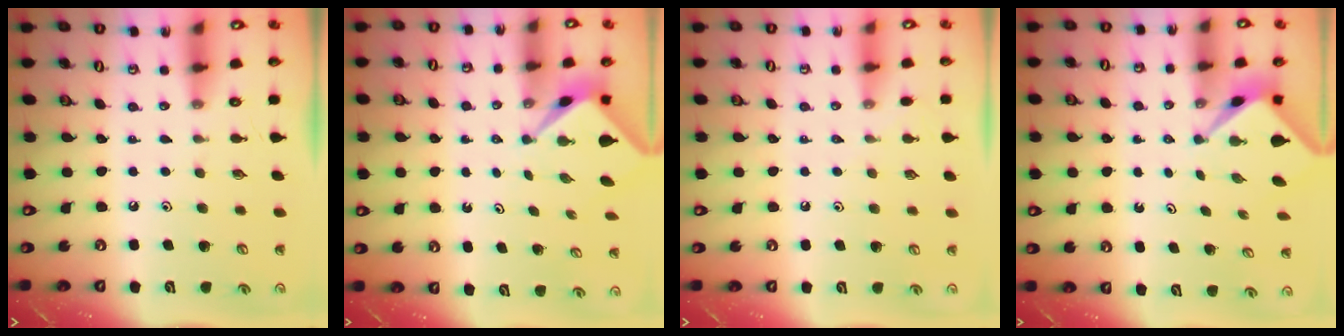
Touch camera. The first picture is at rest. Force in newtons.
{"total": 2.0, "press": 2.0, "slide": 0.2}
{"total": 3.0, "press": 2.9, "slide": 0.6}
{"total": 2.1, "press": 2.1, "slide": 0.2}